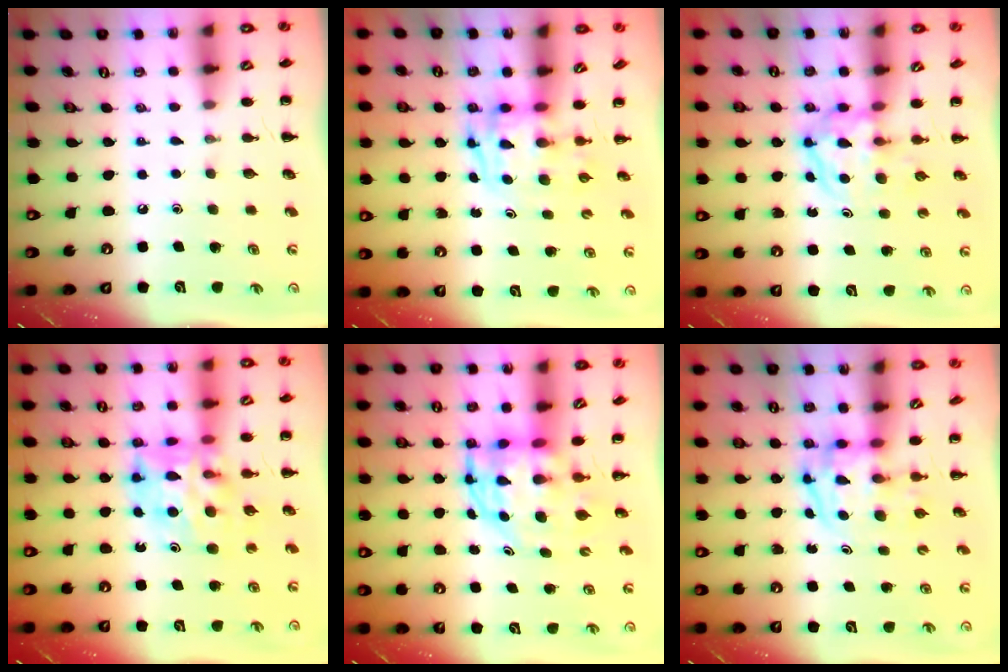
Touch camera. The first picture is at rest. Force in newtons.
{"total": 3.3, "press": 3.3, "slide": 0.6}
{"total": 3.8, "press": 3.7, "slide": 0.5}
{"total": 12.3, "press": 11.8, "slide": 3.7}
{"total": 5.3, "press": 5.1, "slide": 1.6}
{"total": 3.9, "press": 3.9, "slide": 0.6}